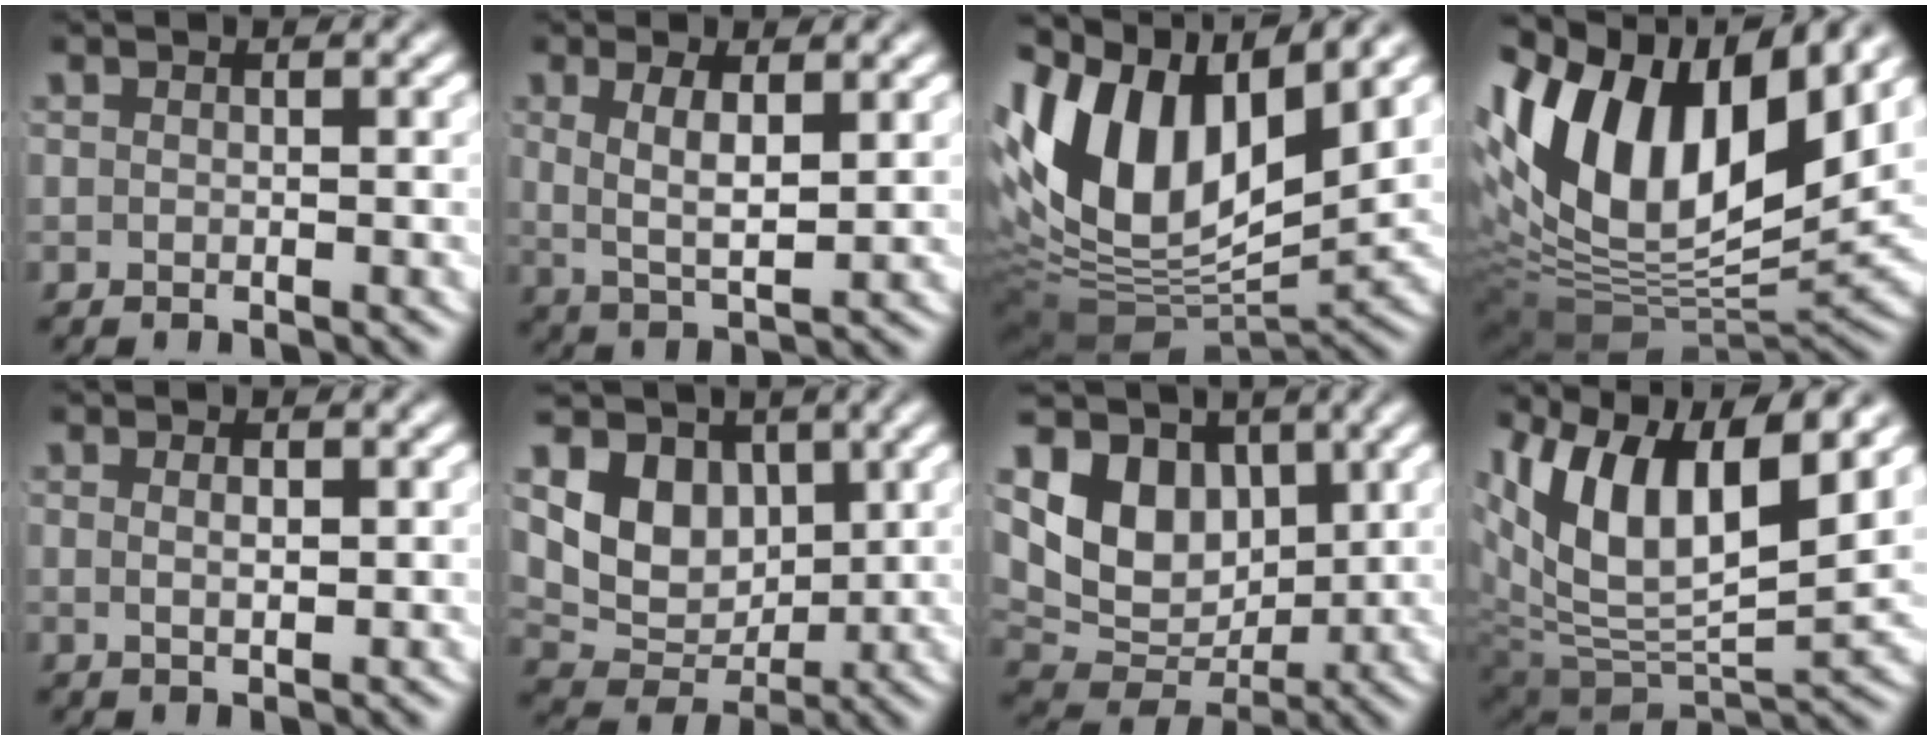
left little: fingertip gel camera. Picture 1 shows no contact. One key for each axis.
{"total": 4.4, "fx": 0.6, "fy": 1.9, "fz": 3.9, "tx": -0.072, "ty": -0.014, "tz": 0.019}
{"total": 16.8, "fx": 1.1, "fy": 11.4, "fz": 12.3, "tx": -0.254, "ty": -0.024, "tz": 0.030}
{"total": 18.6, "fx": 2.4, "fy": 11.8, "fz": 14.2, "tx": -0.264, "ty": -0.016, "tz": 0.048}
{"total": 1.2, "fx": 0.3, "fy": 0.1, "fz": 1.1, "tx": -0.018, "ty": -0.011, "tz": 0.013}
{"total": 9.7, "fx": 0.9, "fy": 8.3, "fz": 4.9, "tx": -0.100, "ty": -0.025, "tz": 0.022}
{"total": 11.1, "fx": 0.9, "fy": 9.3, "fz": 6.0, "tx": -0.124, "ty": -0.027, "tz": 0.021}
{"total": 13.5, "fx": 1.9, "fy": 9.1, "fz": 9.9, "tx": -0.191, "ty": -0.025, "tz": 0.042}